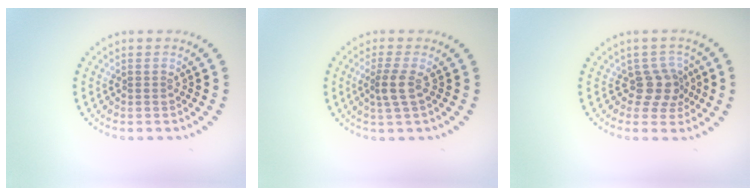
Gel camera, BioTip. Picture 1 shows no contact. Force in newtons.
{"total": 2.1, "press": 1.7, "slide": 1.2}
{"total": 2.7, "press": 2.0, "slide": 1.8}